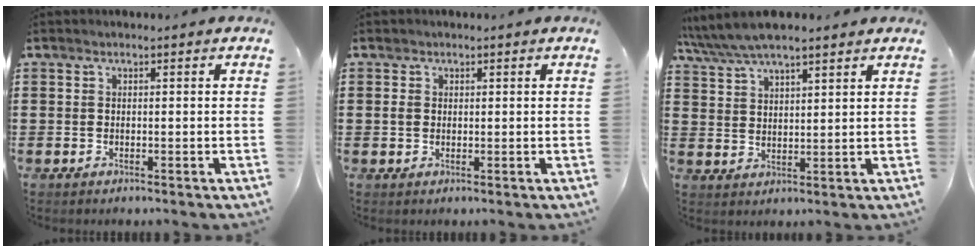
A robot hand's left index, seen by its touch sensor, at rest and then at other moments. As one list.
[{"total": 1.3, "force": [0.3, 1.1, 0.5], "torque": [-0.013, 0.008, 0.005]}, {"total": 5.8, "force": [5.0, 1.4, 2.5], "torque": [-0.064, -0.010, 0.090]}]